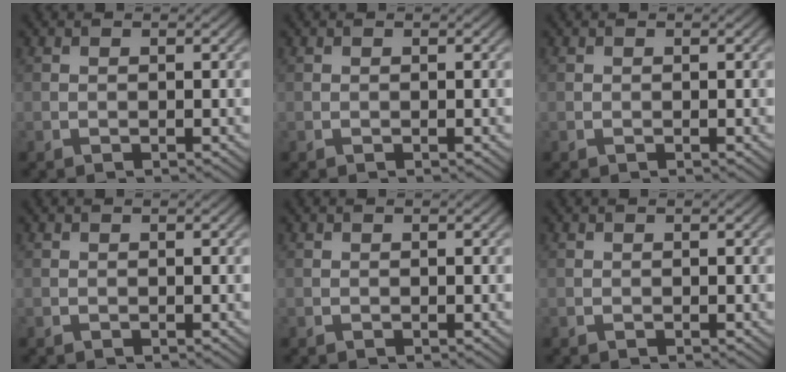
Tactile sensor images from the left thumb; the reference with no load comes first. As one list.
[{"total": 0.0}, {"total": 0.0}, {"total": 0.0}, {"total": 0.0}, {"total": 0.0}]